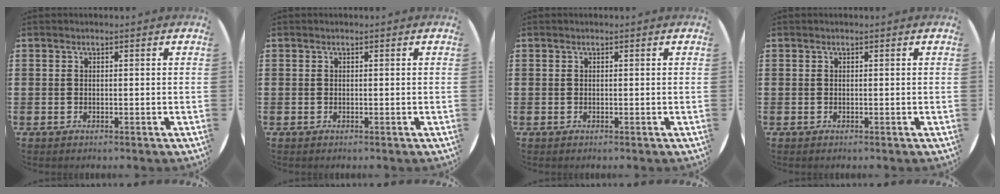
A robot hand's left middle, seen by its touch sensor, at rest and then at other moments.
{"total": 0.0}
{"total": 0.0}
{"total": 0.0}